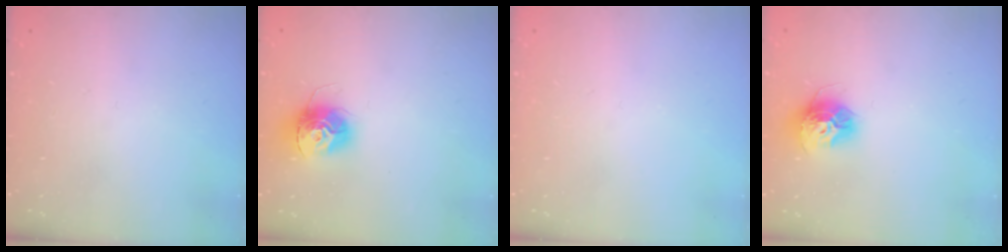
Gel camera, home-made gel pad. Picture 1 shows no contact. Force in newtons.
{"total": 13.6, "press": 13.5, "slide": 1.3}
{"total": 0.0}
{"total": 12.0, "press": 11.9, "slide": 1.1}